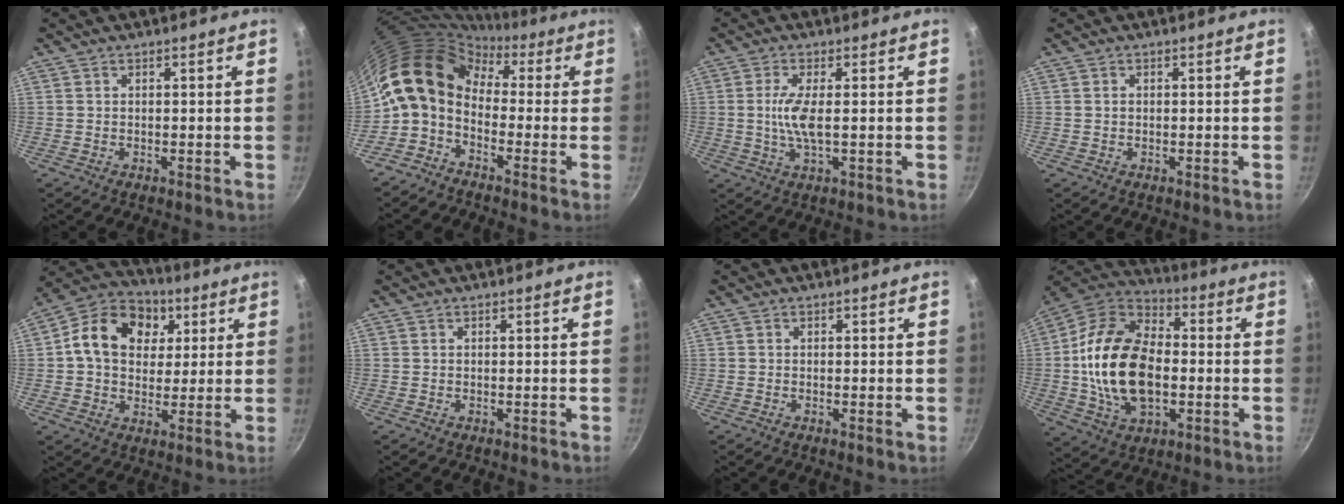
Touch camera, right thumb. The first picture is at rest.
{"total": 12.7, "force": [0.9, 9.1, 8.8], "torque": [-0.152, 0.033, -0.008]}
{"total": 5.7, "force": [0.2, 1.5, 5.5], "torque": [-0.126, -0.001, 0.002]}
{"total": 0.7, "force": [0.1, 0.6, 0.4], "torque": [-0.006, 0.004, 0.002]}
{"total": 15.6, "force": [4.1, 12.1, 9.0], "torque": [-0.137, 0.010, 0.052]}
{"total": 0.0}
{"total": 0.0}
{"total": 21.9, "force": [-1.3, 13.8, 16.9], "torque": [-0.293, 0.025, -0.027]}